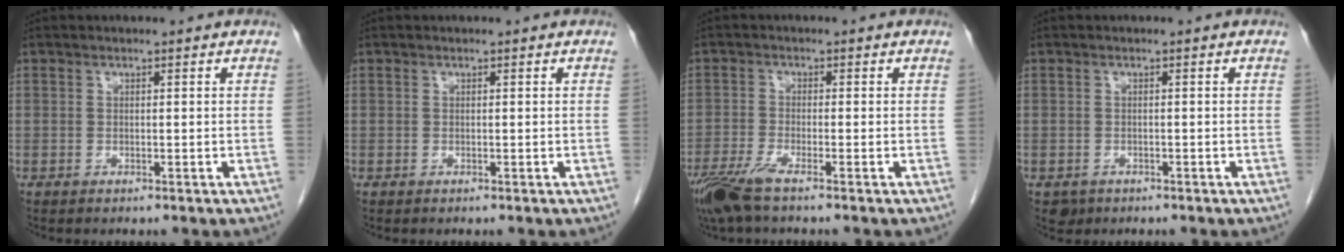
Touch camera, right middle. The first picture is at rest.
{"total": 0.0}
{"total": 5.5, "force": [-3.9, 0.4, 3.8], "torque": [-0.078, -0.015, -0.079]}
{"total": 1.6, "force": [-0.9, 1.3, 0.3], "torque": [-0.008, 0.002, -0.009]}